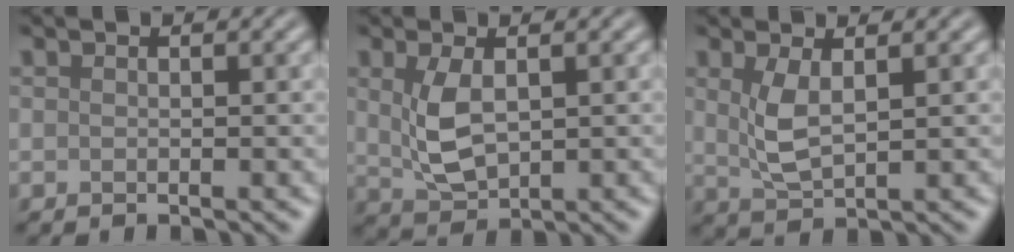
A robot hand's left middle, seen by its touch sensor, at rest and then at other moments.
{"total": 3.9, "force": [0.7, 2.1, 3.2], "torque": [-0.076, -0.002, 0.020]}
{"total": 3.1, "force": [0.9, 1.1, 2.7], "torque": [-0.063, -0.005, 0.024]}